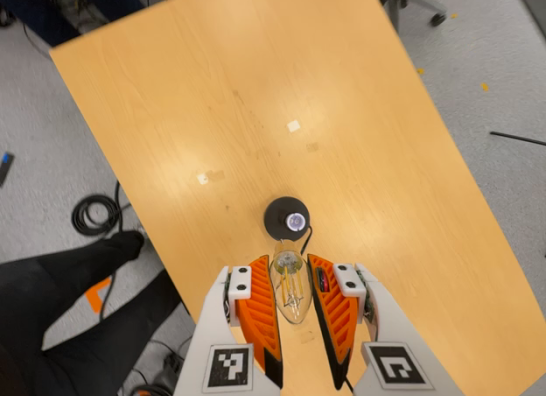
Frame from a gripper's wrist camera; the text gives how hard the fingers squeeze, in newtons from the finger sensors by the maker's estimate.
{"total": 11.7, "left": 12.0, "right": 11.5}